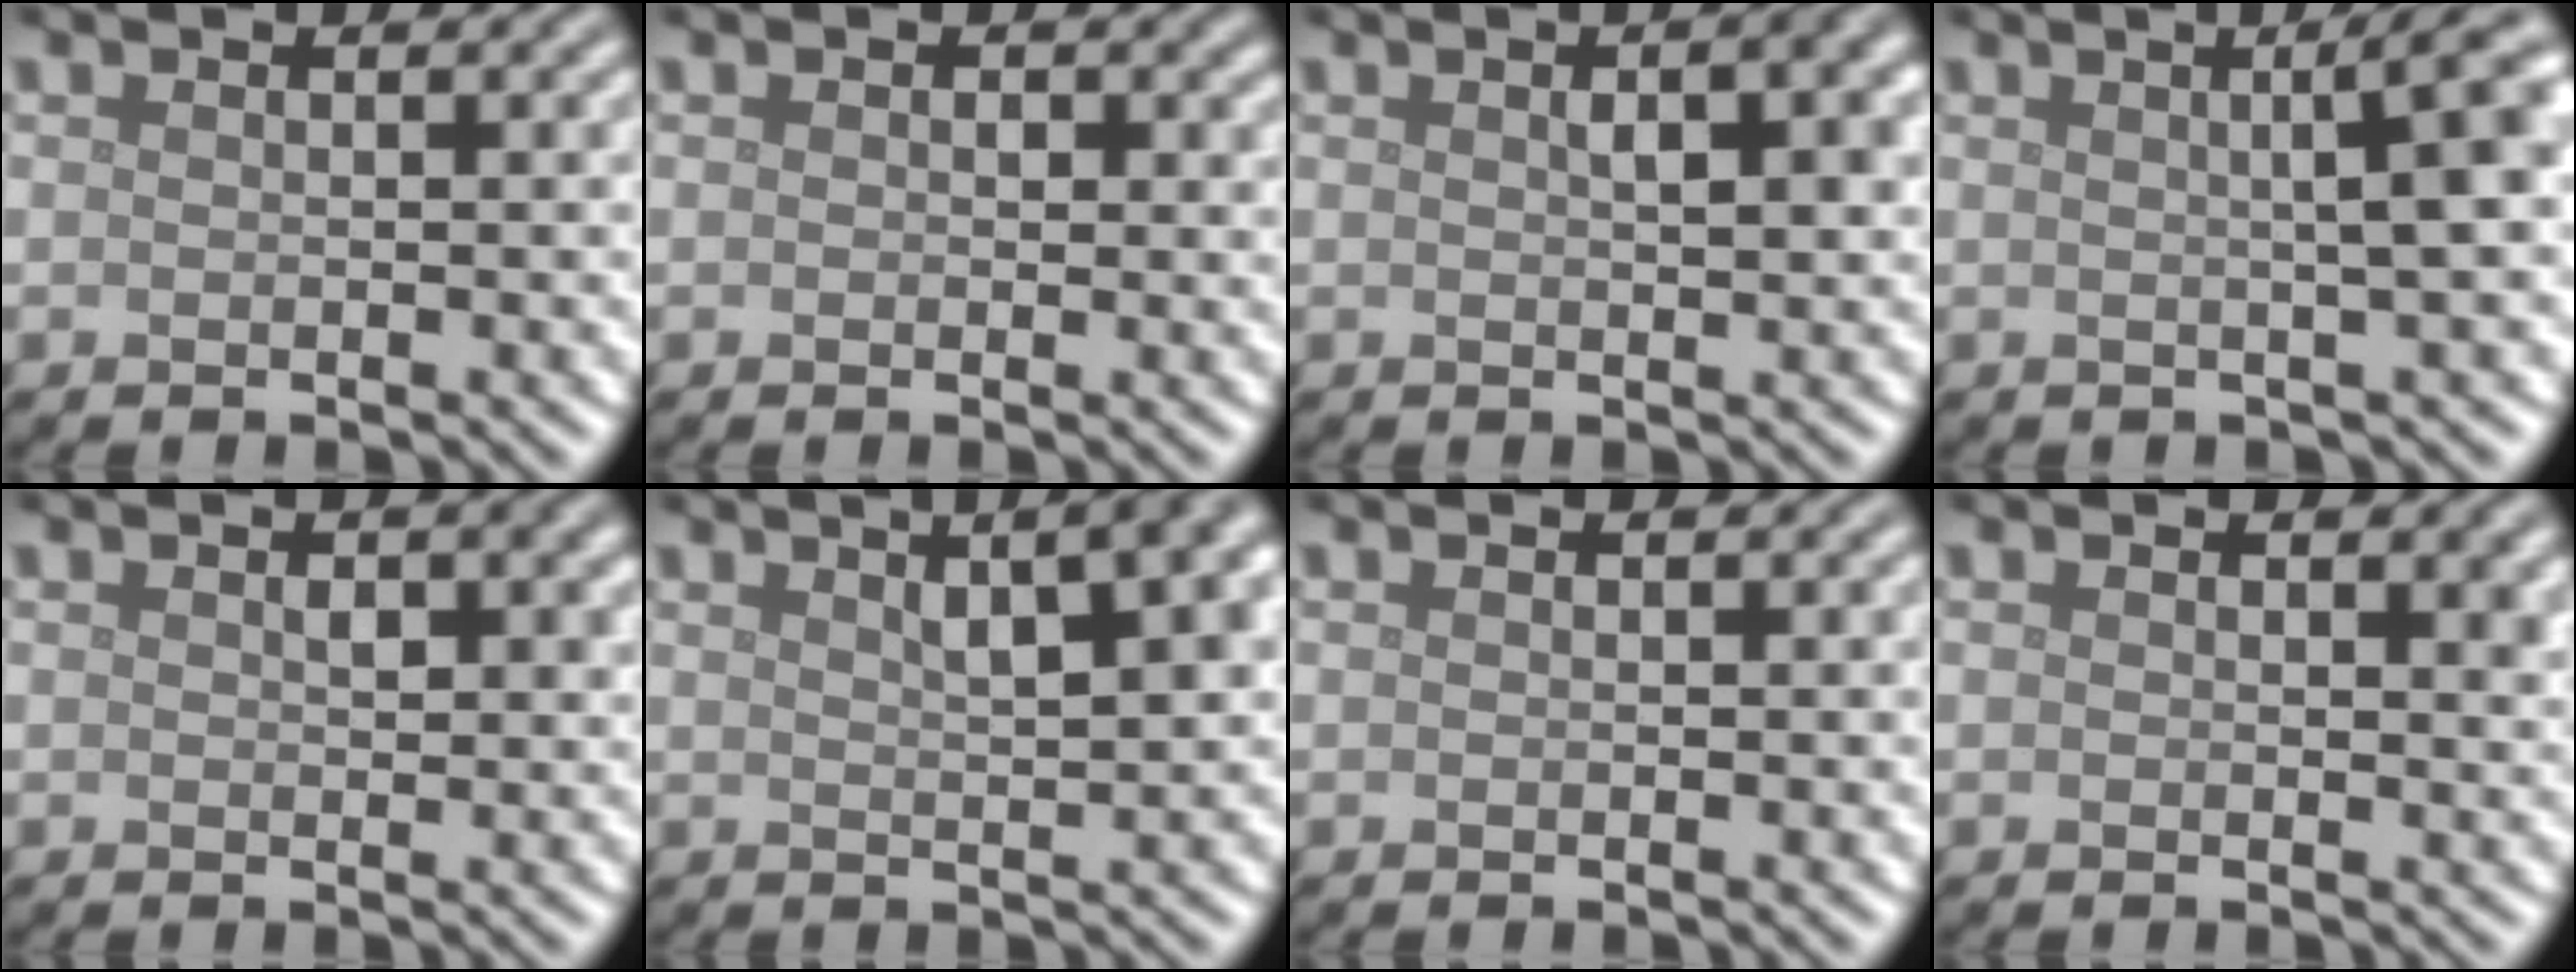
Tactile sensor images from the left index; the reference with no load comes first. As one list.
[{"total": 0.8, "force": [0.3, 0.7, 0.5], "torque": [-0.002, -0.004, 0.002]}, {"total": 3.7, "force": [0.9, 1.1, 3.4], "torque": [-0.048, 0.008, 0.014]}, {"total": 7.4, "force": [1.4, 2.0, 6.9], "torque": [-0.045, 0.034, 0.004]}, {"total": 1.6, "force": [0.5, 0.8, 1.2], "torque": [-0.016, -0.001, 0.009]}, {"total": 8.3, "force": [3.6, 3.3, 6.7], "torque": [-0.063, 0.038, 0.035]}, {"total": 0.0}, {"total": 1.0, "force": [0.4, 0.3, 0.8], "torque": [-0.006, -0.004, 0.008]}]